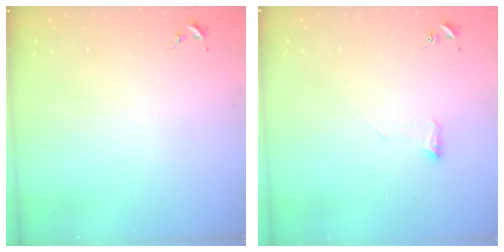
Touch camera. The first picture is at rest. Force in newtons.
{"total": 5.2, "press": 5.1, "slide": 0.9}